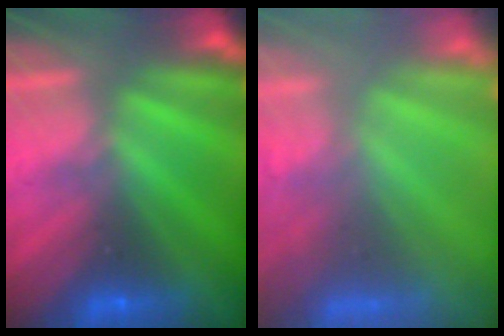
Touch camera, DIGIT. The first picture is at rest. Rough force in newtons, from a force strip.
{"total": 7.3}